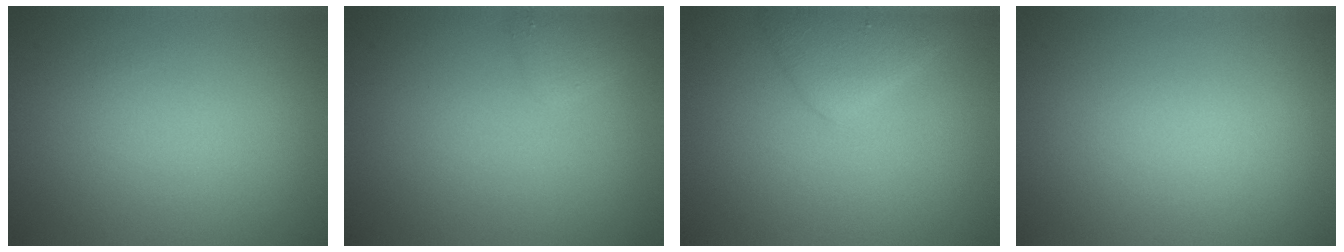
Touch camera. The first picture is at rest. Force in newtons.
{"total": 1.3, "press": 1.3, "slide": 0.1}
{"total": 2.8, "press": 2.8, "slide": 0.2}
{"total": 0.0}